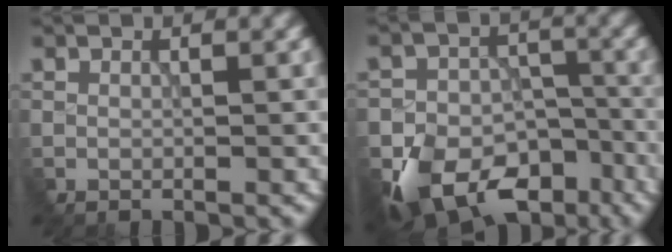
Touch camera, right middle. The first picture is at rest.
{"total": 10.3, "force": [-7.5, 6.0, 3.8], "torque": [-0.080, -0.021, -0.093]}